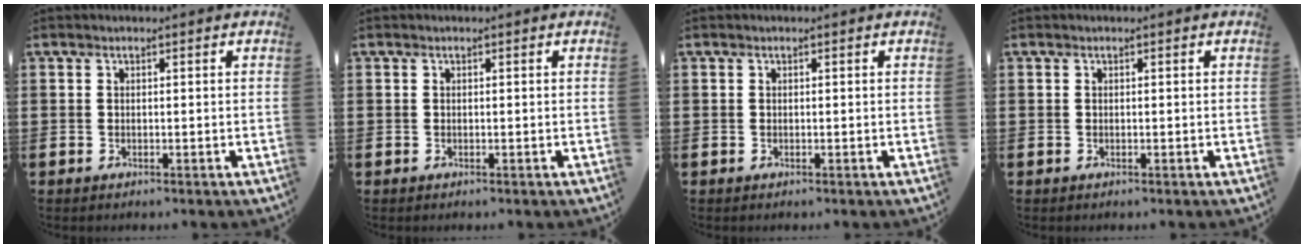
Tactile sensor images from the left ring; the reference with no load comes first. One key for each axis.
{"total": 0.0}
{"total": 0.0}
{"total": 0.0}